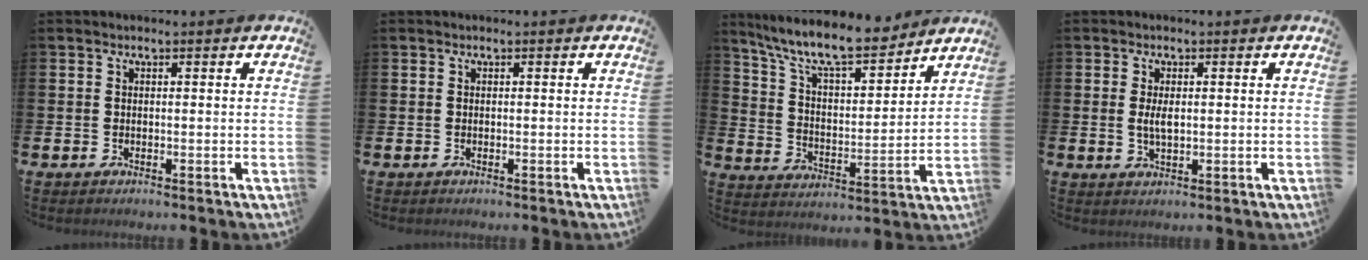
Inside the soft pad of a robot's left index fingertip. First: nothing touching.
{"total": 0.0}
{"total": 10.9, "force": [9.7, 2.2, 4.5], "torque": [-0.118, -0.061, 0.167]}
{"total": 2.6, "force": [0.4, 1.1, 2.3], "torque": [-0.039, 0.002, 0.003]}